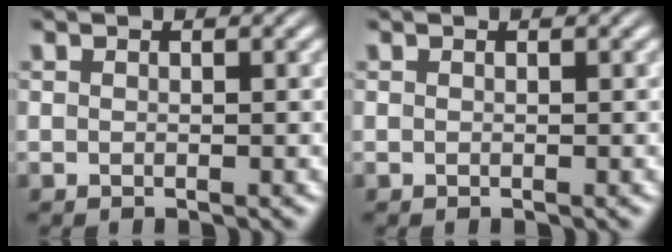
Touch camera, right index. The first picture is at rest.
{"total": 0.0}